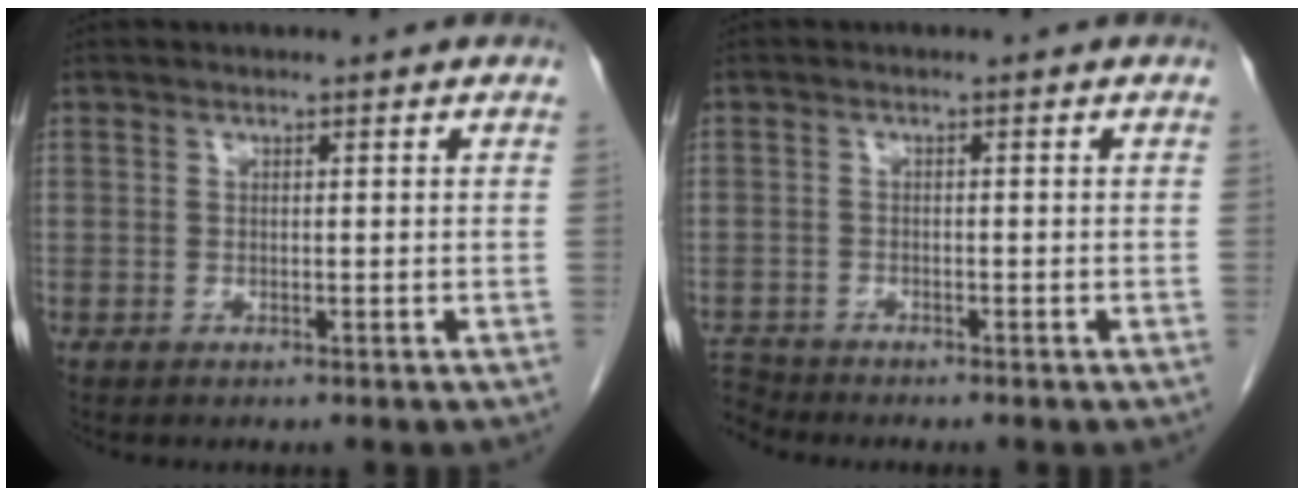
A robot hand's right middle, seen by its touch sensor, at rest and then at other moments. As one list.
[{"total": 2.9, "force": [-2.9, 0.1, -0.4], "torque": [0.005, -0.014, -0.051]}]